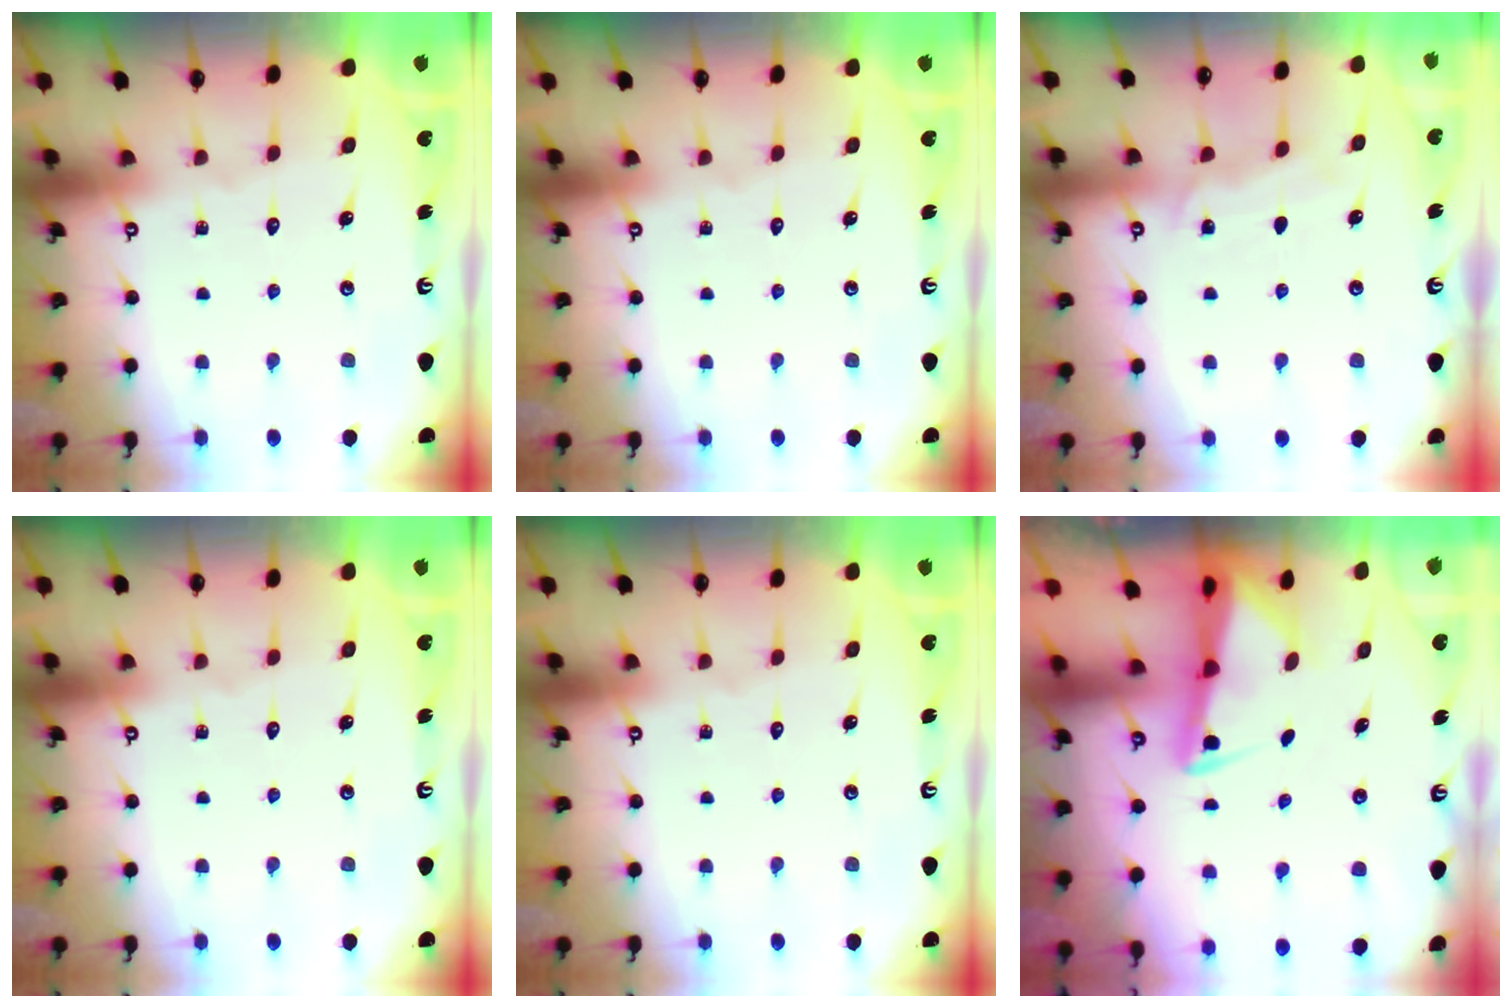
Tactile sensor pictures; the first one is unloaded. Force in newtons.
{"total": 0.0}
{"total": 5.2, "press": 5.2, "slide": 0.6}
{"total": 0.0}
{"total": 0.0}
{"total": 2.2, "press": 2.2, "slide": 0.4}